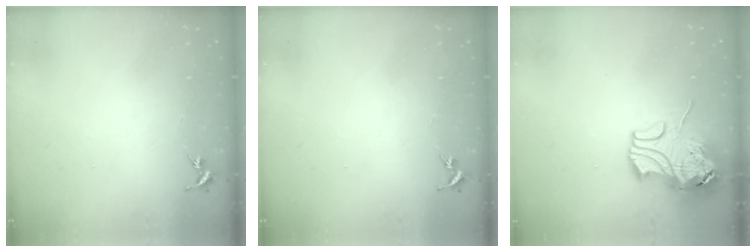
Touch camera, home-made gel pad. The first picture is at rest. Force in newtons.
{"total": 0.0}
{"total": 12.1, "press": 11.9, "slide": 1.8}